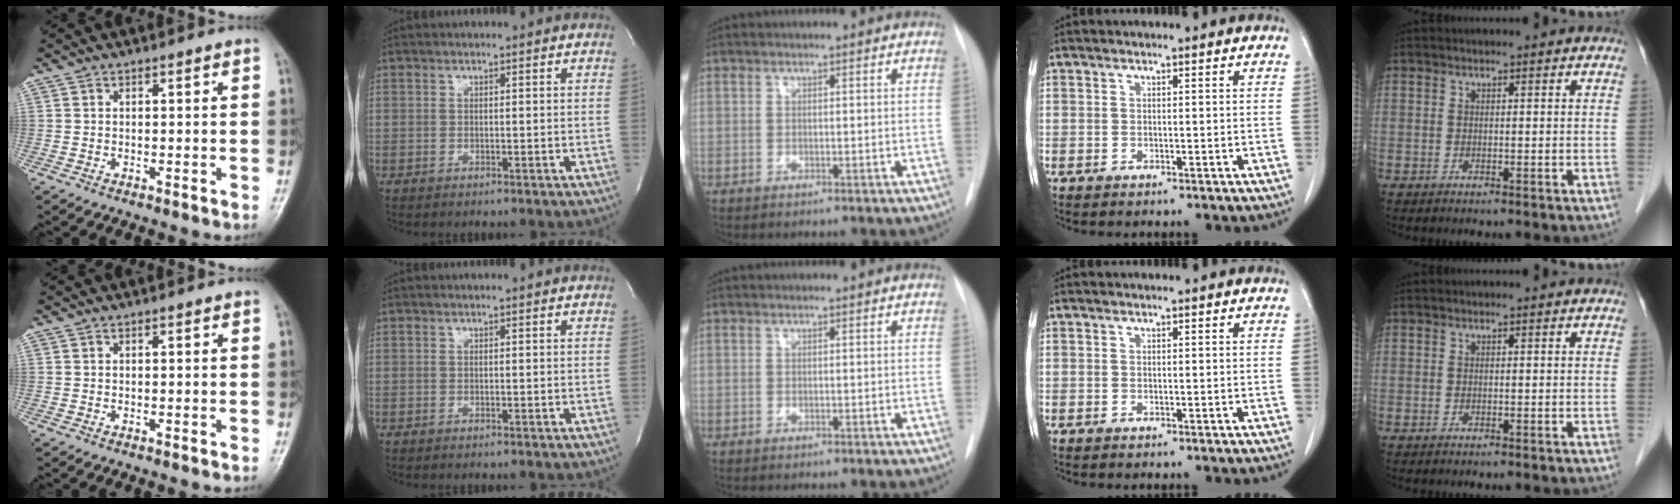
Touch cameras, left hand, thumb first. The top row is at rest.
{}